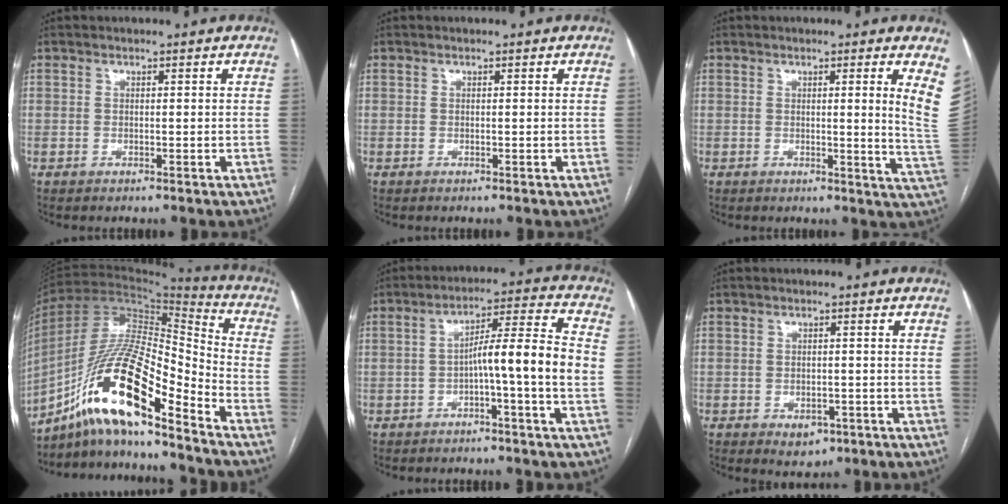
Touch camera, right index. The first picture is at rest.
{"total": 0.0}
{"total": 6.9, "force": [2.9, -1.1, 6.1], "torque": [-0.074, -0.022, 0.017]}
{"total": 18.4, "force": [-11.4, 2.9, 14.1], "torque": [-0.274, 0.008, -0.202]}
{"total": 9.4, "force": [-1.8, -0.8, 9.2], "torque": [-0.139, 0.022, -0.032]}
{"total": 3.4, "force": [-1.8, 2.2, 1.9], "torque": [-0.021, 0.001, -0.014]}